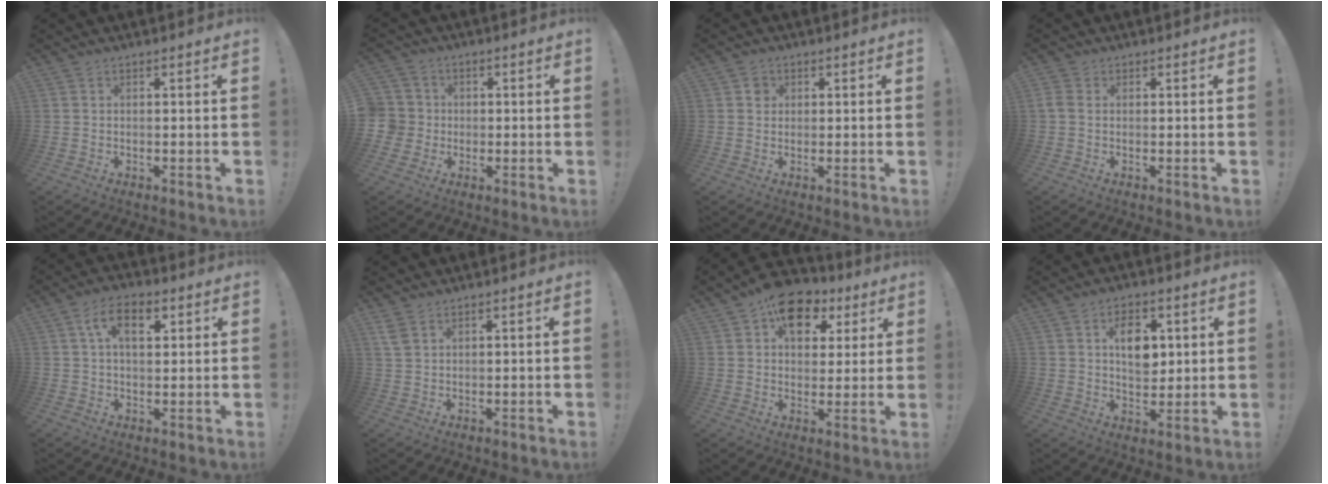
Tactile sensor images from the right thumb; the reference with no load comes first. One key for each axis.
{"total": 6.3, "fx": -0.4, "fy": 6.0, "fz": 1.6, "tx": -0.042, "ty": 0.013, "tz": -0.005}
{"total": 2.7, "fx": 0.6, "fy": 2.5, "fz": 0.9, "tx": -0.006, "ty": 0.001, "tz": 0.009}
{"total": 2.3, "fx": 0.5, "fy": 1.7, "fz": 1.5, "tx": -0.028, "ty": 0.002, "tz": 0.010}
{"total": 8.9, "fx": 3.1, "fy": 5.1, "fz": 6.6, "tx": -0.103, "ty": 0.008, "tz": 0.054}
{"total": 3.5, "fx": 2.2, "fy": 1.9, "fz": 1.9, "tx": -0.033, "ty": -0.005, "tz": 0.044}
{"total": 12.4, "fx": 6.2, "fy": 8.7, "fz": 6.3, "tx": -0.087, "ty": -0.026, "tz": 0.118}
{"total": 9.4, "fx": 2.7, "fy": 6.5, "fz": 6.2, "tx": -0.084, "ty": 0.001, "tz": 0.048}